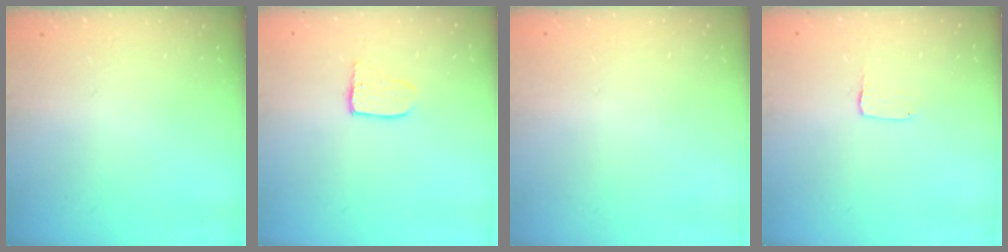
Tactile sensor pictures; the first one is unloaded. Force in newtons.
{"total": 5.0, "press": 5.0, "slide": 0.4}
{"total": 0.0}
{"total": 1.3, "press": 1.2, "slide": 0.1}